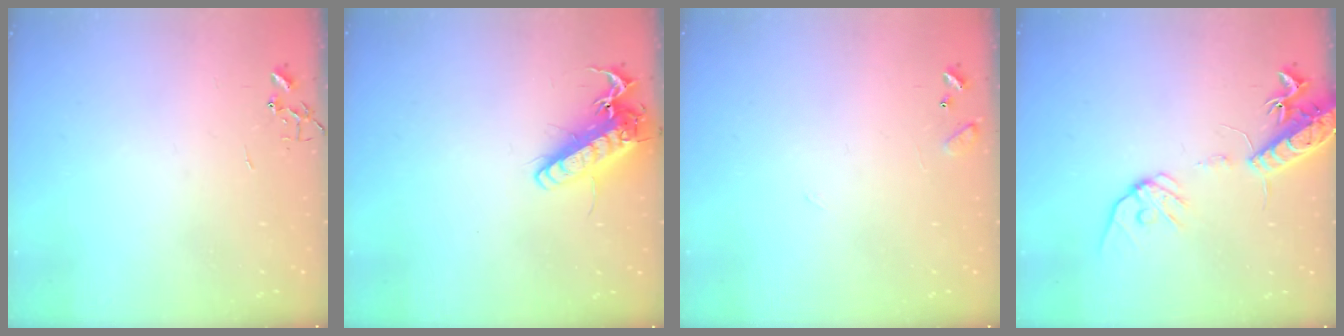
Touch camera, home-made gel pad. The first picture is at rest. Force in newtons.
{"total": 16.5, "press": 16.3, "slide": 2.7}
{"total": 8.4, "press": 8.4, "slide": 0.5}
{"total": 16.4, "press": 16.1, "slide": 3.0}